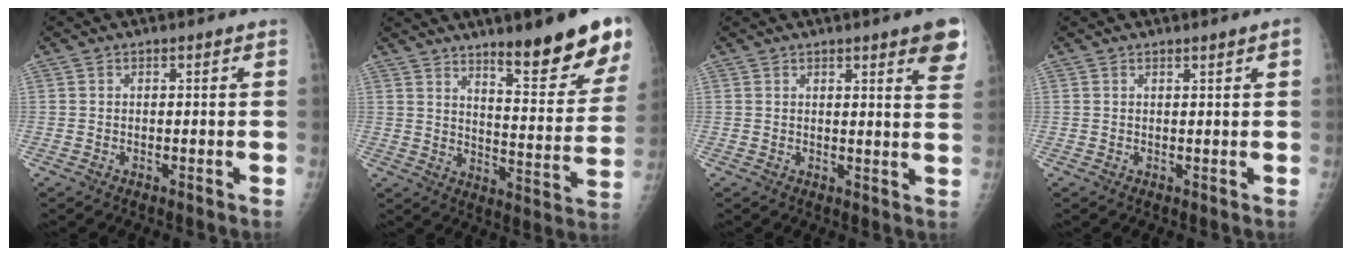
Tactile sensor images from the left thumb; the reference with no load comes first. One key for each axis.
{"total": 17.4, "fx": 11.6, "fy": 3.5, "fz": 12.5, "tx": -0.130, "ty": -0.081, "tz": 0.171}
{"total": 7.0, "fx": 4.0, "fy": 1.0, "fz": 5.7, "tx": -0.057, "ty": -0.016, "tz": 0.045}
{"total": 1.3, "fx": 0.7, "fy": -0.2, "fz": 1.0, "tx": -0.017, "ty": -0.004, "tz": 0.013}